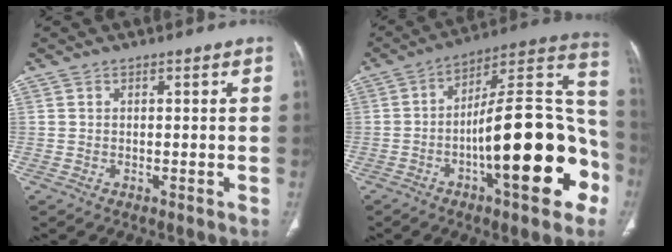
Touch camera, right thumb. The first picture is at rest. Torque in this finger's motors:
{"motor_torque": [2.46, 2.55, 2.32, -0.43, 0.22]}